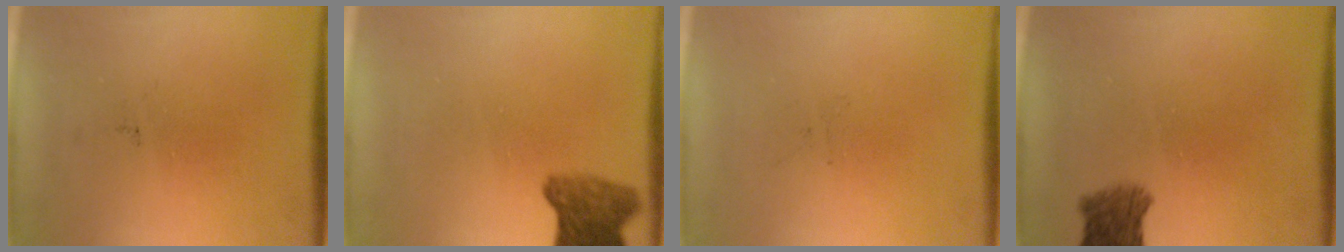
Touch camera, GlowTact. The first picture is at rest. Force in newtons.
{"total": 5.6}
{"total": 0.0}
{"total": 4.1}